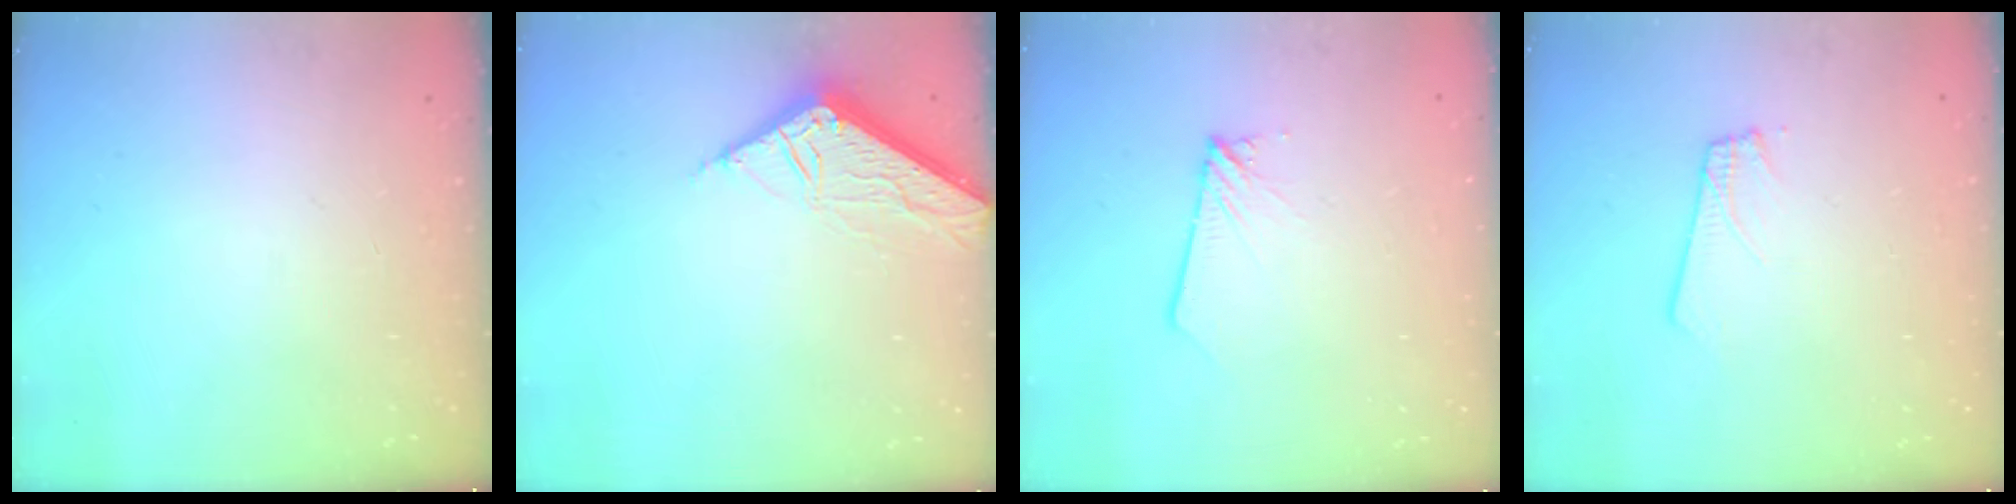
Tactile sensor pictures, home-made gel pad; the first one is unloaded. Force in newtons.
{"total": 7.9, "press": 7.8, "slide": 0.4}
{"total": 1.8, "press": 1.8, "slide": 0.1}
{"total": 1.9, "press": 1.9, "slide": 0.1}